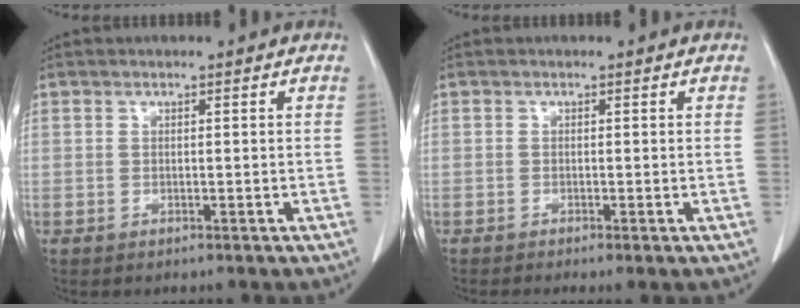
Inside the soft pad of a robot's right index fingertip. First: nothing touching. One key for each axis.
{"total": 1.0, "fx": -0.7, "fy": 0.0, "fz": 0.8, "tx": -0.014, "ty": -0.003, "tz": -0.014}